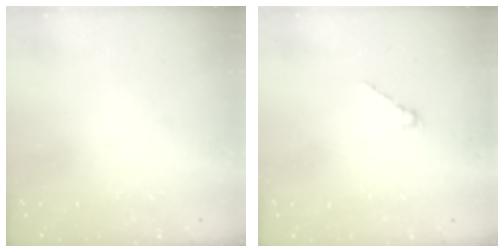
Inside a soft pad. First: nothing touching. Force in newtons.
{"total": 0.0}